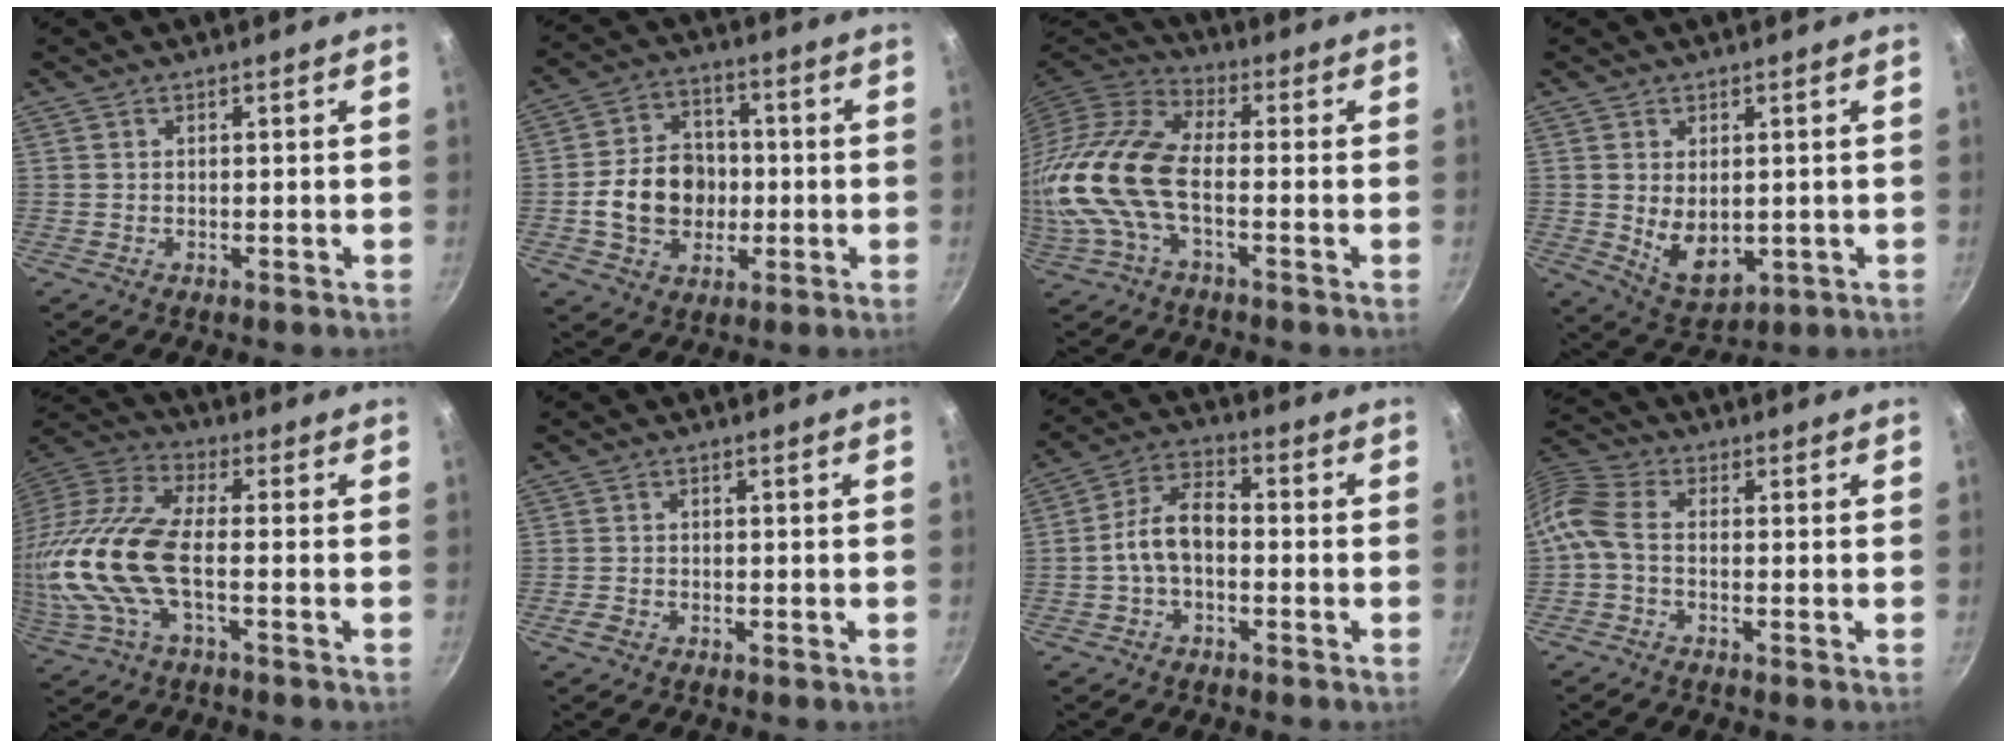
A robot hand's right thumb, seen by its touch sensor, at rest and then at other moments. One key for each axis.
{"total": 13.0, "fx": -1.4, "fy": 10.5, "fz": 7.4, "tx": -0.095, "ty": 0.025, "tz": -0.027}
{"total": 17.2, "fx": -2.6, "fy": 8.4, "fz": 14.7, "tx": -0.310, "ty": 0.022, "tz": -0.064}
{"total": 8.0, "fx": 0.0, "fy": 5.2, "fz": 6.1, "tx": -0.090, "ty": -0.019, "tz": 0.023}
{"total": 19.5, "fx": -2.4, "fy": 8.3, "fz": 17.4, "tx": -0.382, "ty": 0.015, "tz": -0.061}
{"total": 1.7, "fx": -1.1, "fy": 1.1, "fz": 0.7, "tx": -0.019, "ty": 0.010, "tz": -0.023}
{"total": 8.0, "fx": -1.7, "fy": 4.6, "fz": 6.3, "tx": -0.110, "ty": 0.040, "tz": -0.041}
{"total": 6.8, "fx": -1.4, "fy": 3.8, "fz": 5.4, "tx": -0.132, "ty": 0.024, "tz": -0.048}